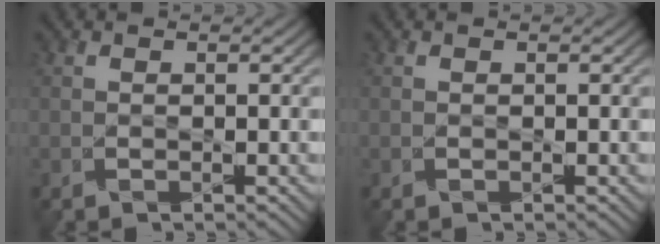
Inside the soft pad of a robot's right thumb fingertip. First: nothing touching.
{"total": 0.0}